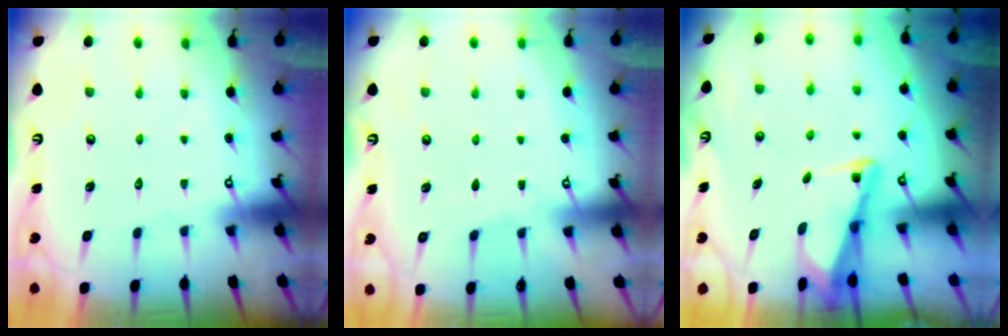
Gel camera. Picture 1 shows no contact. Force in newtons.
{"total": 1.8, "press": 1.8, "slide": 0.3}
{"total": 2.9, "press": 2.9, "slide": 0.3}